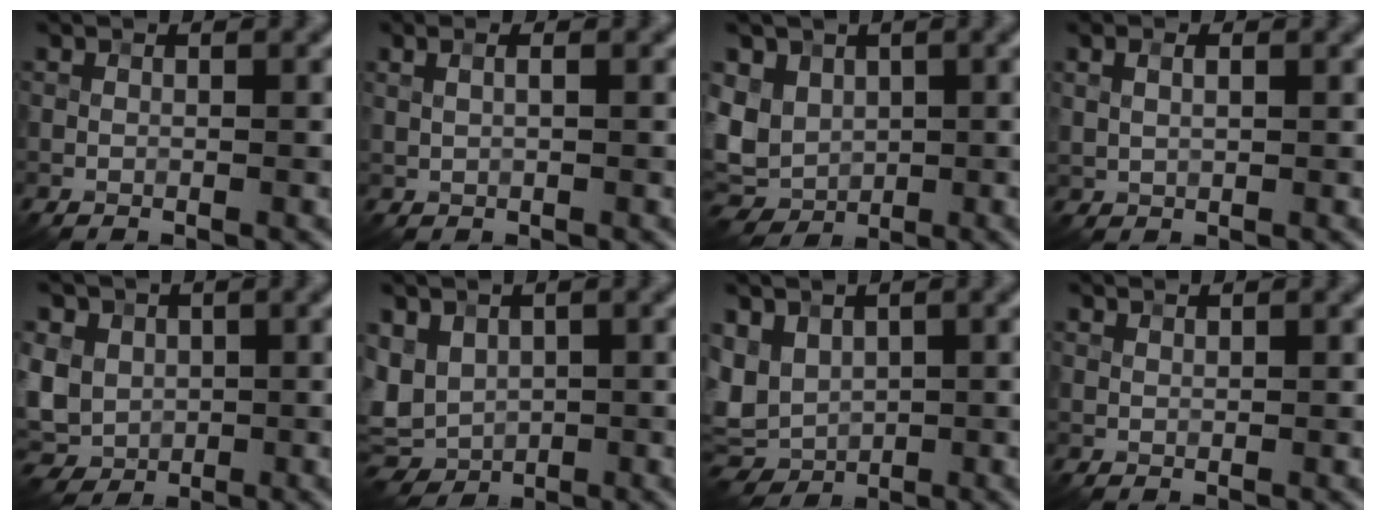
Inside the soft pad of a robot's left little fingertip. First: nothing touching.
{"total": 1.1, "force": [0.7, 0.2, 0.8], "torque": [-0.017, -0.003, 0.014]}
{"total": 5.6, "force": [0.0, 4.6, 3.2], "torque": [-0.071, -0.001, -0.009]}
{"total": 1.7, "force": [1.0, 0.9, 1.1], "torque": [-0.024, 0.001, 0.023]}
{"total": 6.3, "force": [0.6, 5.3, 3.3], "torque": [-0.080, 0.011, -0.006]}
{"total": 4.7, "force": [-0.6, 3.6, 2.9], "torque": [-0.066, -0.001, -0.012]}
{"total": 4.4, "force": [-0.2, 3.4, 2.8], "torque": [-0.062, 0.000, -0.003]}
{"total": 0.7, "force": [0.6, -0.1, 0.0], "torque": [-0.001, 0.000, 0.013]}